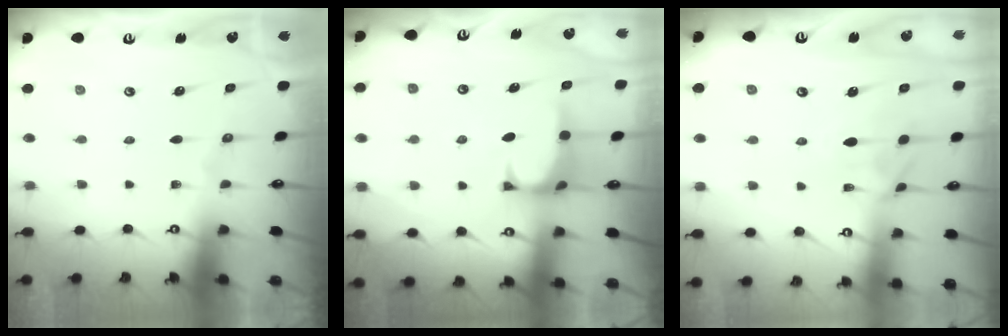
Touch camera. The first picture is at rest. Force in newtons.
{"total": 1.3, "press": 1.2, "slide": 0.6}
{"total": 1.4, "press": 1.1, "slide": 0.9}